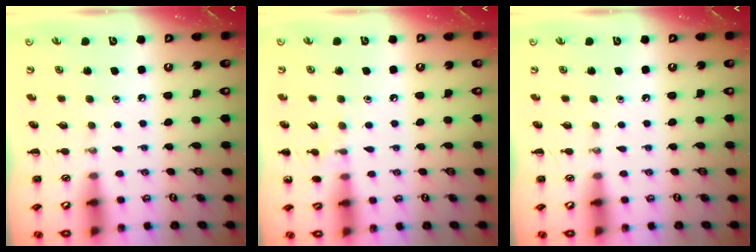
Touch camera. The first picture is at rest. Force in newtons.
{"total": 6.2, "press": 5.9, "slide": 1.9}
{"total": 0.0}